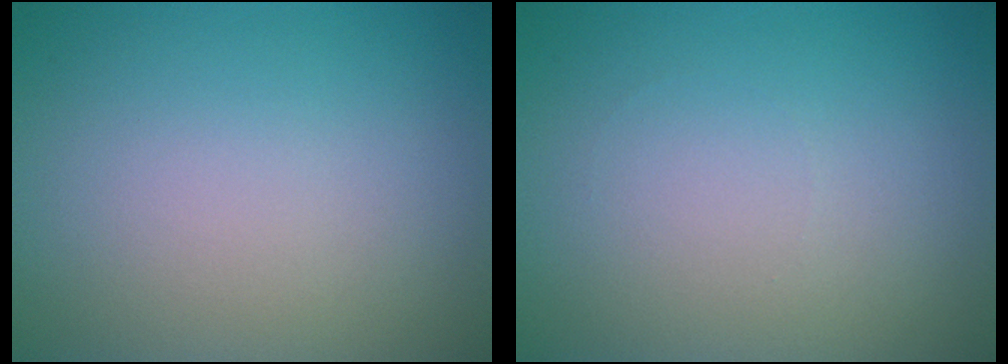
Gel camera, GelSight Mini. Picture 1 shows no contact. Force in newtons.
{"total": 0.0}